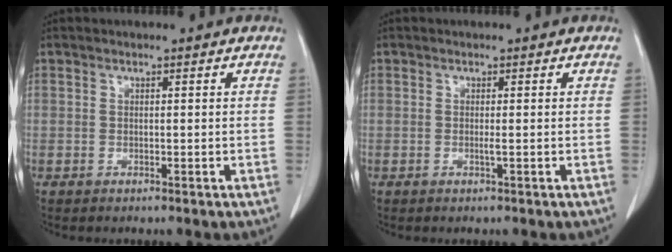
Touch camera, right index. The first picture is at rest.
{"total": 0.6, "force": [-0.1, -0.2, 0.6], "torque": [-0.011, -0.001, -0.002]}